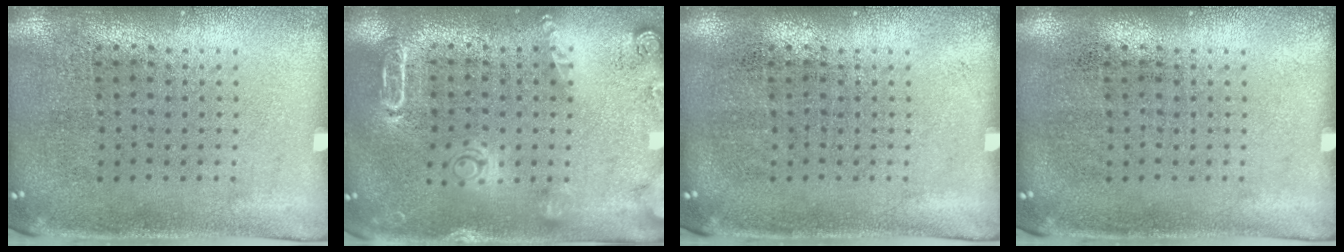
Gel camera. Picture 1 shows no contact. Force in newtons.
{"total": 1.8, "press": 1.8, "slide": 0.3}
{"total": 0.0}
{"total": 0.0}